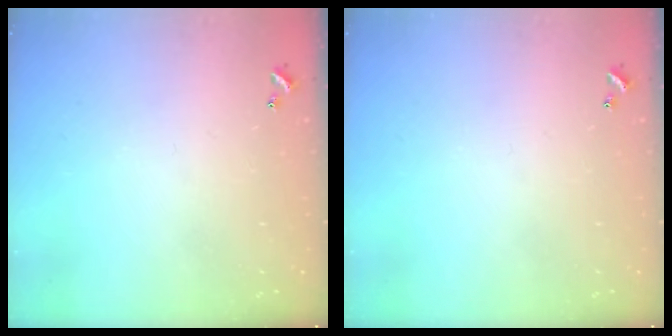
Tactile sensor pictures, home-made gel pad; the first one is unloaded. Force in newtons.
{"total": 0.0}